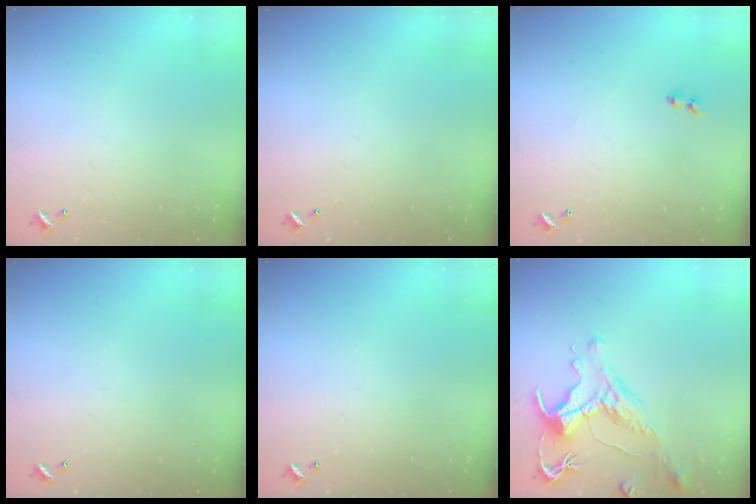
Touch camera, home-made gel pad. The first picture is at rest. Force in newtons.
{"total": 0.0}
{"total": 2.0, "press": 1.7, "slide": 1.0}
{"total": 0.0}
{"total": 0.0}
{"total": 1.4, "press": 0.2, "slide": 1.4}